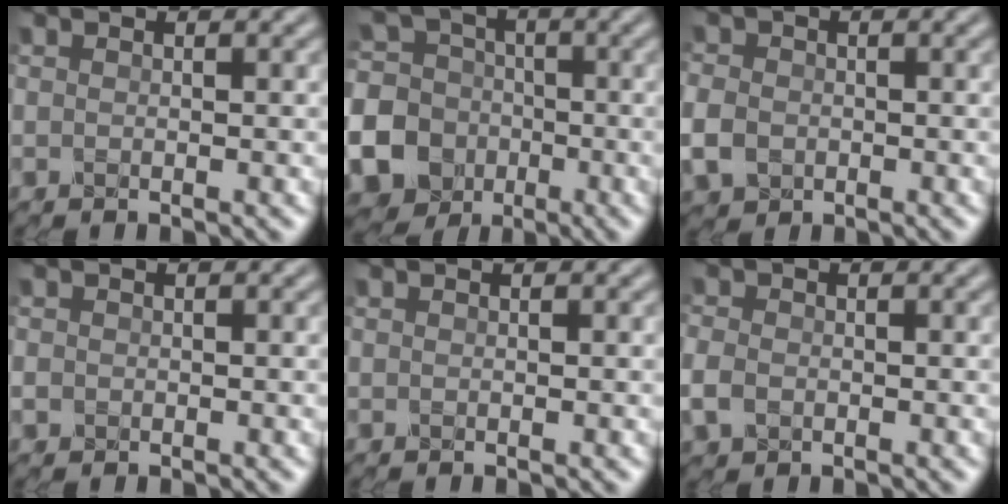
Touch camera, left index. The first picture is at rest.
{"total": 22.2, "force": [-7.8, 20.3, 4.8], "torque": [-0.156, -0.030, -0.172]}
{"total": 3.4, "force": [-0.9, 2.9, 1.6], "torque": [-0.044, -0.005, -0.022]}
{"total": 0.9, "force": [-0.2, 0.8, 0.3], "torque": [-0.004, -0.004, -0.006]}
{"total": 0.0}
{"total": 2.5, "force": [-0.7, 2.0, 1.3], "torque": [-0.034, -0.005, -0.020]}